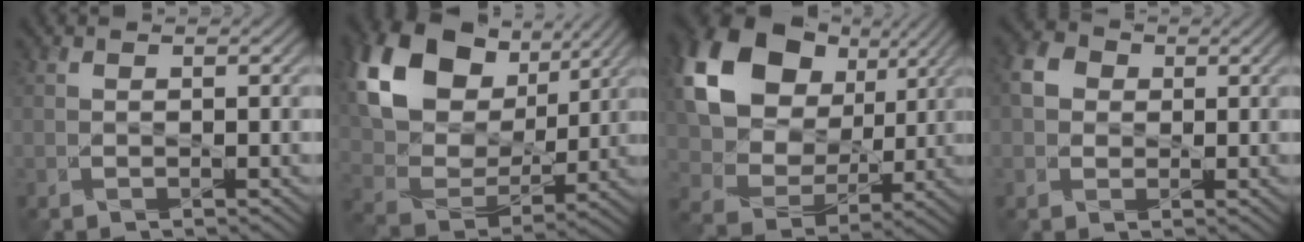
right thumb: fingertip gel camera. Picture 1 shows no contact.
{"total": 18.4, "force": [7.4, 13.0, 10.6], "torque": [-0.281, 0.031, 0.160]}
{"total": 18.4, "force": [6.2, 13.9, 10.3], "torque": [-0.266, 0.031, 0.141]}
{"total": 3.9, "force": [0.3, 3.4, 1.9], "torque": [-0.048, 0.007, -0.001]}